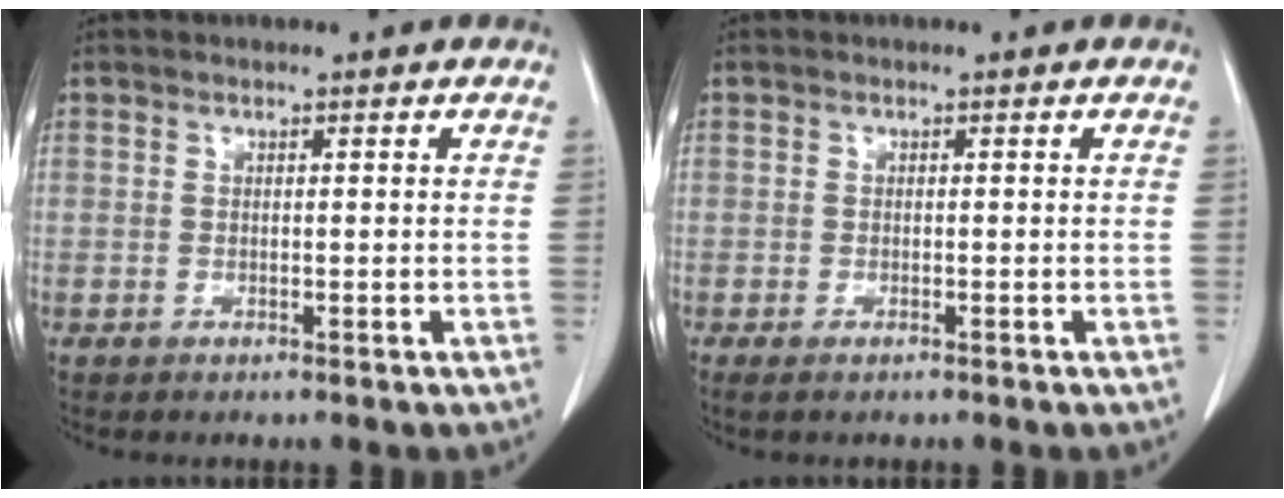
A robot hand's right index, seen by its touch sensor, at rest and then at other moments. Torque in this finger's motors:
{"motor_torque": [-0.10, 0.12, -0.09, 0.01]}